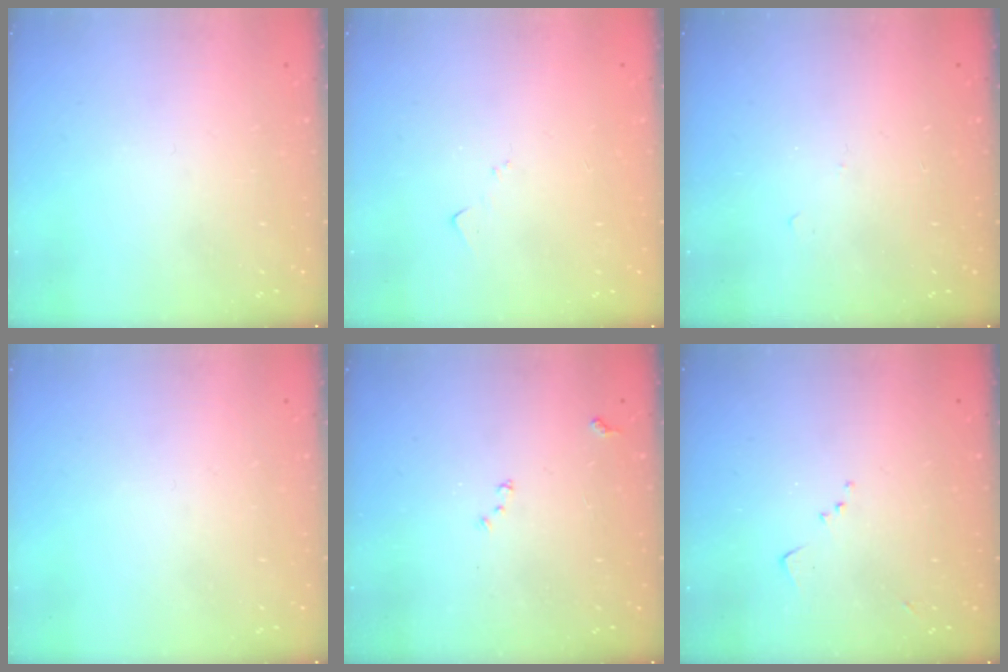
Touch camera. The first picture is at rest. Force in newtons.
{"total": 5.3, "press": 5.3, "slide": 0.6}
{"total": 4.6, "press": 4.6, "slide": 0.6}
{"total": 0.0}
{"total": 7.5, "press": 7.5, "slide": 0.7}
{"total": 6.8, "press": 6.7, "slide": 0.8}